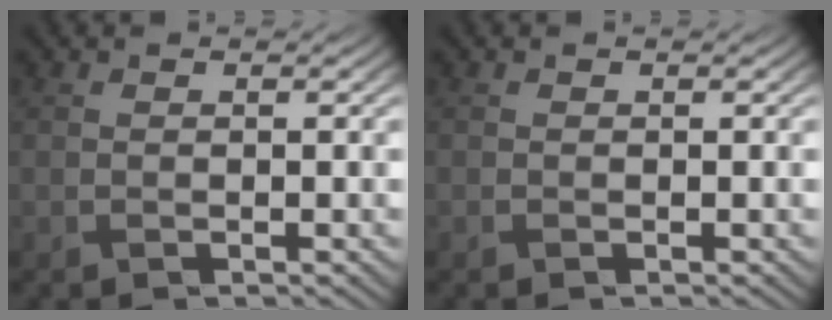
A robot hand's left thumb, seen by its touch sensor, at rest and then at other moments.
{"total": 0.0}